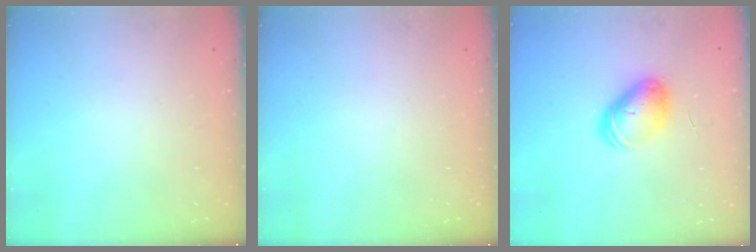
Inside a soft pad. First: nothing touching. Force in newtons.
{"total": 0.0}
{"total": 8.2, "press": 8.2, "slide": 0.4}